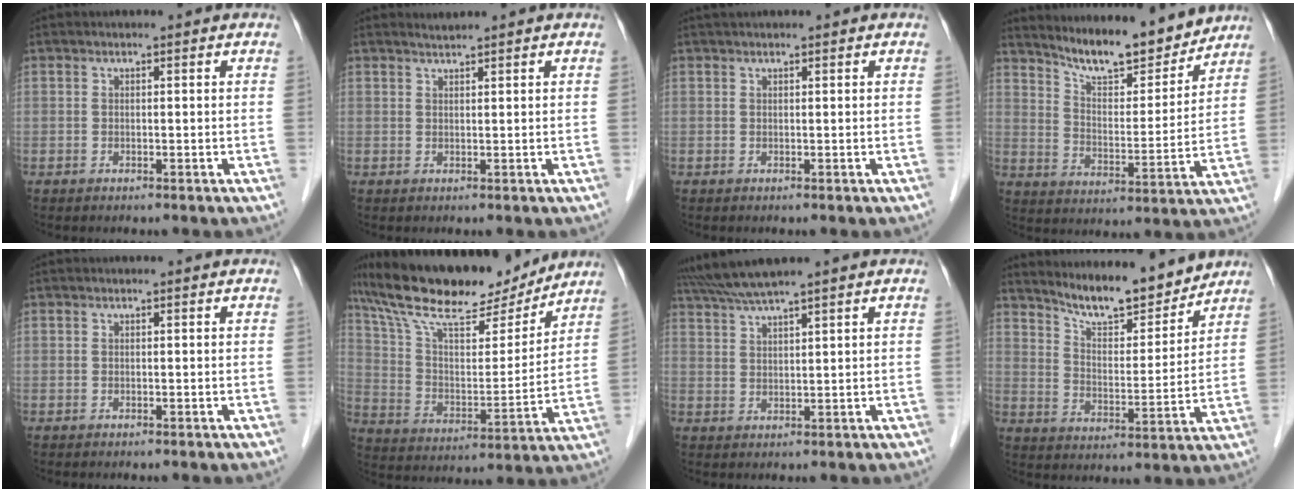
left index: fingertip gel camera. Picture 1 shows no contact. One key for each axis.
{"total": 1.1, "fx": 1.0, "fy": -0.3, "fz": 0.0, "tx": -0.007, "ty": 0.003, "tz": 0.023}
{"total": 2.3, "fx": 2.0, "fy": 0.3, "fz": 1.1, "tx": -0.012, "ty": 0.034, "tz": 0.033}
{"total": 12.6, "fx": 11.8, "fy": 1.8, "fz": 4.2, "tx": -0.072, "ty": -0.002, "tz": 0.192}
{"total": 0.0}
{"total": 21.7, "fx": 18.3, "fy": 4.7, "fz": 10.6, "tx": -0.188, "ty": 0.016, "tz": 0.302}
{"total": 5.3, "fx": 4.6, "fy": -1.4, "fz": 2.1, "tx": -0.049, "ty": 0.017, "tz": 0.094}
{"total": 11.3, "fx": 10.6, "fy": 1.6, "fz": 3.5, "tx": -0.063, "ty": -0.001, "tz": 0.177}